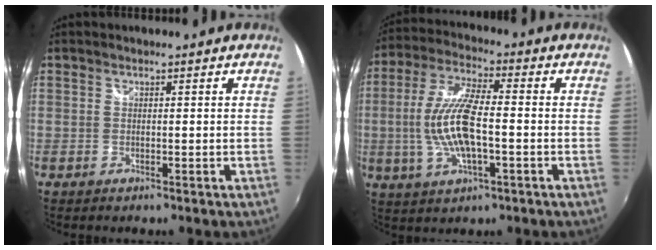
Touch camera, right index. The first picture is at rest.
{"total": 12.5, "force": [-1.8, 3.9, 11.8], "torque": [-0.240, -0.001, -0.034]}